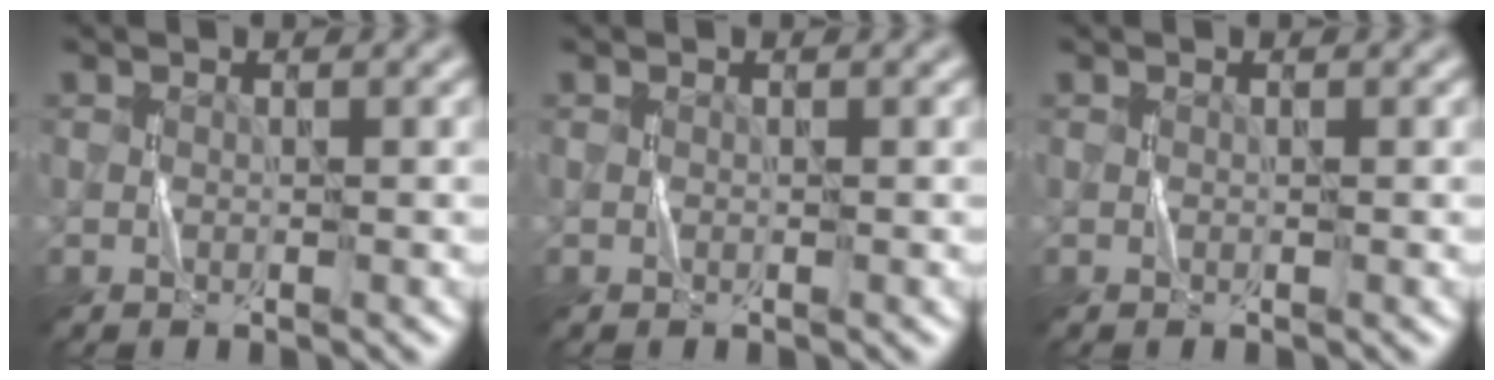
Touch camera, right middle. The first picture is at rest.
{"total": 0.0}
{"total": 0.0}